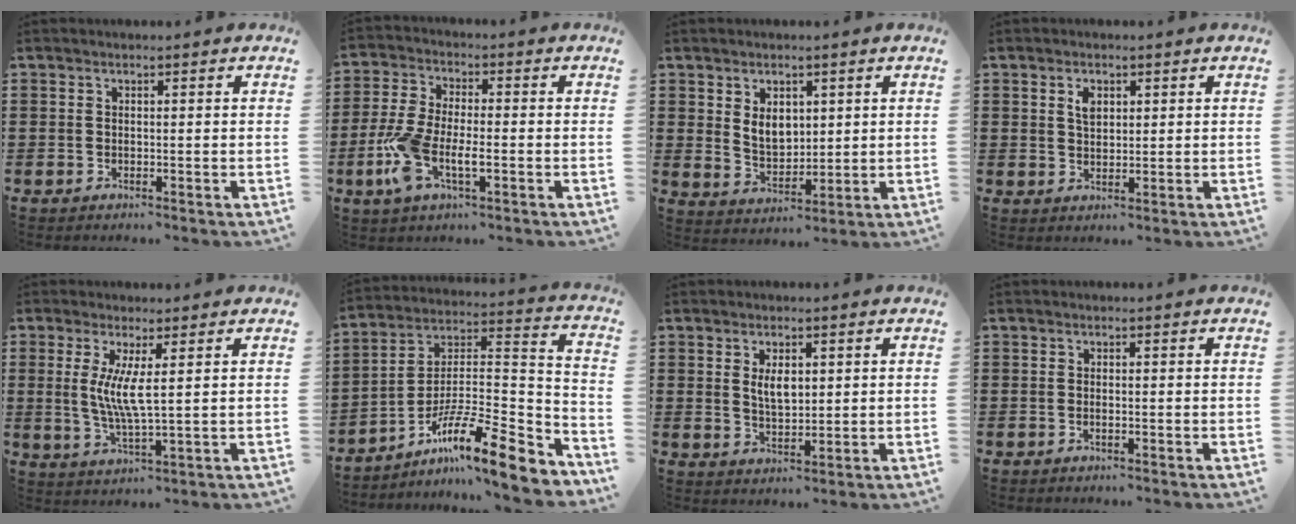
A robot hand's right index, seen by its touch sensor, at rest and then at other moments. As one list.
[{"total": 7.7, "force": [-2.6, 3.2, 6.5], "torque": [-0.162, -0.016, -0.054]}, {"total": 5.0, "force": [1.8, 3.4, 3.1], "torque": [-0.056, 0.001, 0.031]}, {"total": 2.5, "force": [1.1, 1.4, 1.8], "torque": [-0.041, 0.002, 0.020]}, {"total": 5.7, "force": [1.3, 0.5, 5.5], "torque": [-0.111, -0.009, 0.023]}, {"total": 14.2, "force": [-9.6, 2.2, 10.2], "torque": [-0.165, 0.011, -0.172]}, {"total": 3.7, "force": [1.1, 1.6, 3.2], "torque": [-0.059, 0.000, 0.018]}, {"total": 0.6, "force": [-0.2, 0.1, 0.5], "torque": [-0.010, -0.004, -0.003]}]